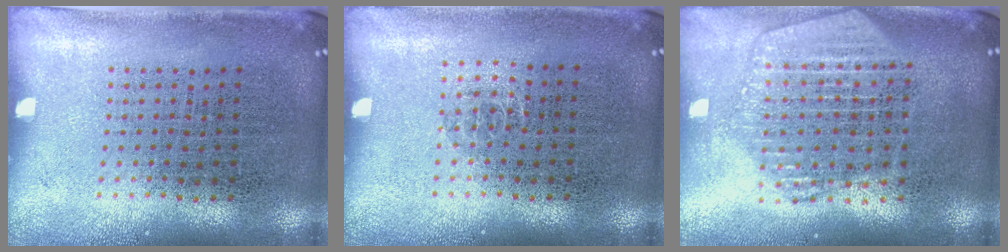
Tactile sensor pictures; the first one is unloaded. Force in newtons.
{"total": 0.6, "press": 0.4, "slide": 0.4}
{"total": 2.3, "press": 2.0, "slide": 1.1}